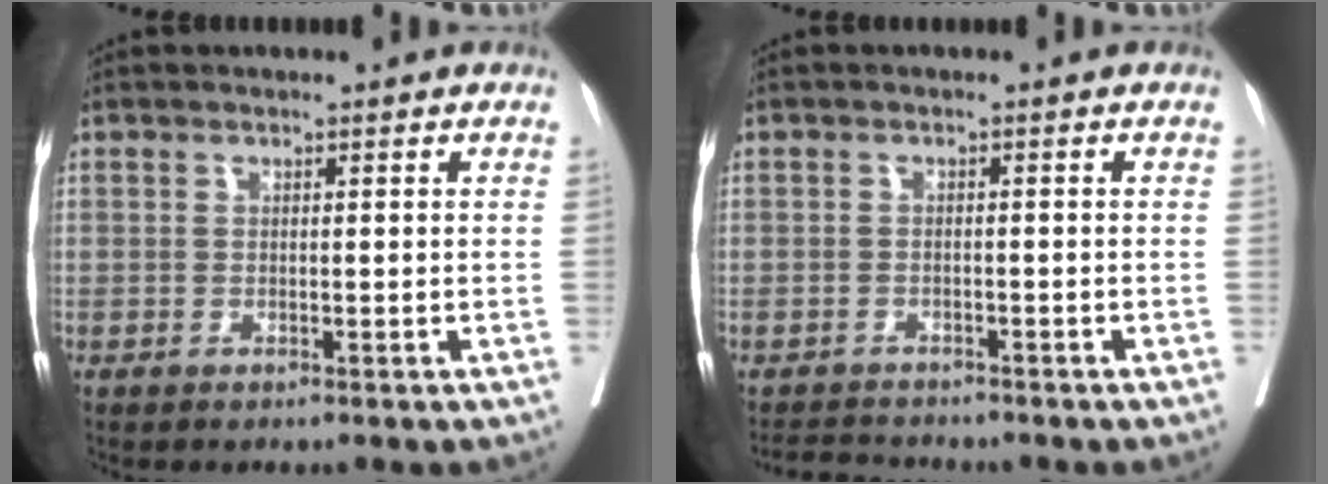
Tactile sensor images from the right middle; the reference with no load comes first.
{"total": 3.4, "force": [-3.3, 0.4, -0.1], "torque": [0.004, -0.013, -0.055]}